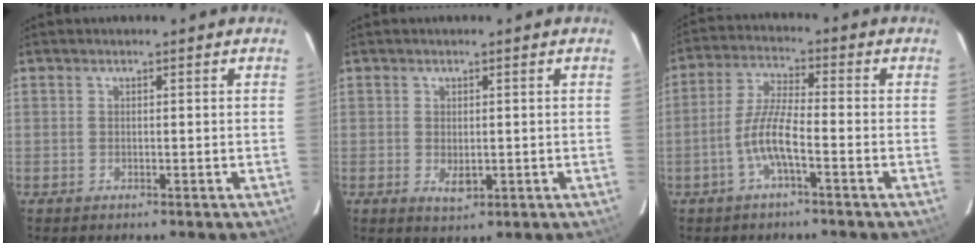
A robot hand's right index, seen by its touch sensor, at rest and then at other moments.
{"total": 2.7, "force": [-0.3, 1.7, 2.1], "torque": [-0.036, -0.005, -0.002]}
{"total": 6.8, "force": [-3.0, 0.8, 6.1], "torque": [-0.130, 0.005, -0.059]}